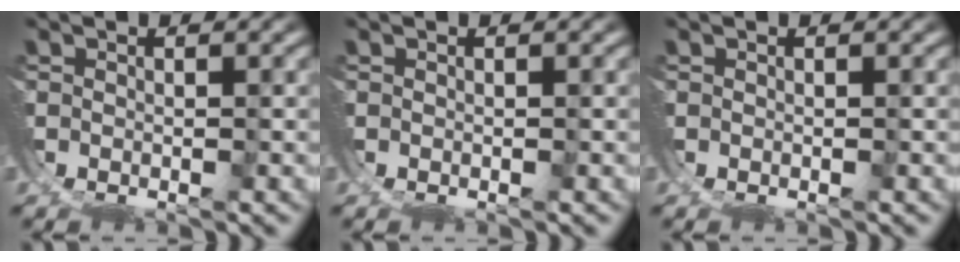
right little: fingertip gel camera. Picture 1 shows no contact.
{"total": 0.0}
{"total": 0.0}